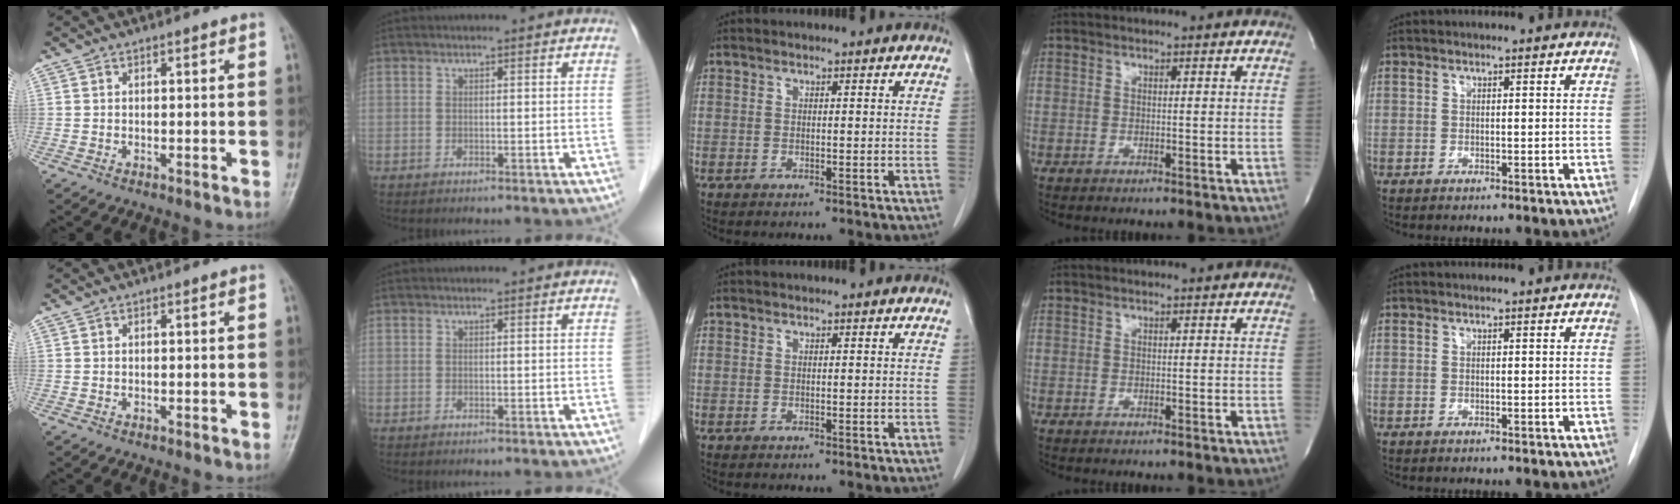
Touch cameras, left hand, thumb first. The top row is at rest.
{}